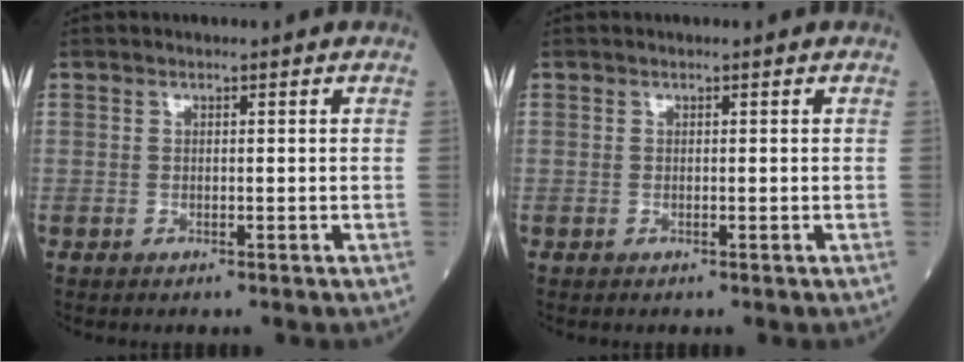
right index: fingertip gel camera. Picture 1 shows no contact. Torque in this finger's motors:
{"motor_torque": [0.01, -0.01, -0.03, -0.01]}